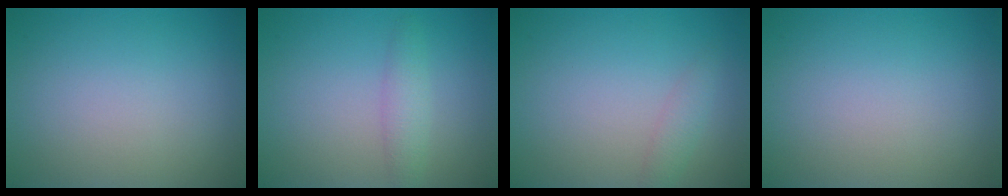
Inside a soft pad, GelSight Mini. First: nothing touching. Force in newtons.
{"total": 1.9, "press": 1.9, "slide": 0.1}
{"total": 1.3, "press": 1.3, "slide": 0.0}
{"total": 0.0}